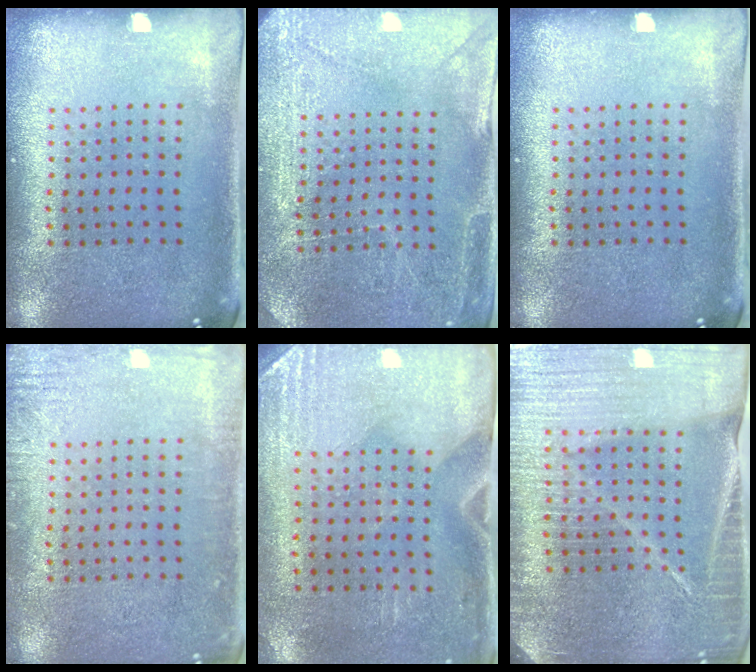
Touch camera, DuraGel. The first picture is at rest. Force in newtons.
{"total": 2.9, "press": 2.8, "slide": 0.5}
{"total": 0.0}
{"total": 2.3, "press": 2.2, "slide": 0.3}
{"total": 2.9, "press": 2.5, "slide": 1.5}
{"total": 5.0, "press": 4.5, "slide": 2.2}